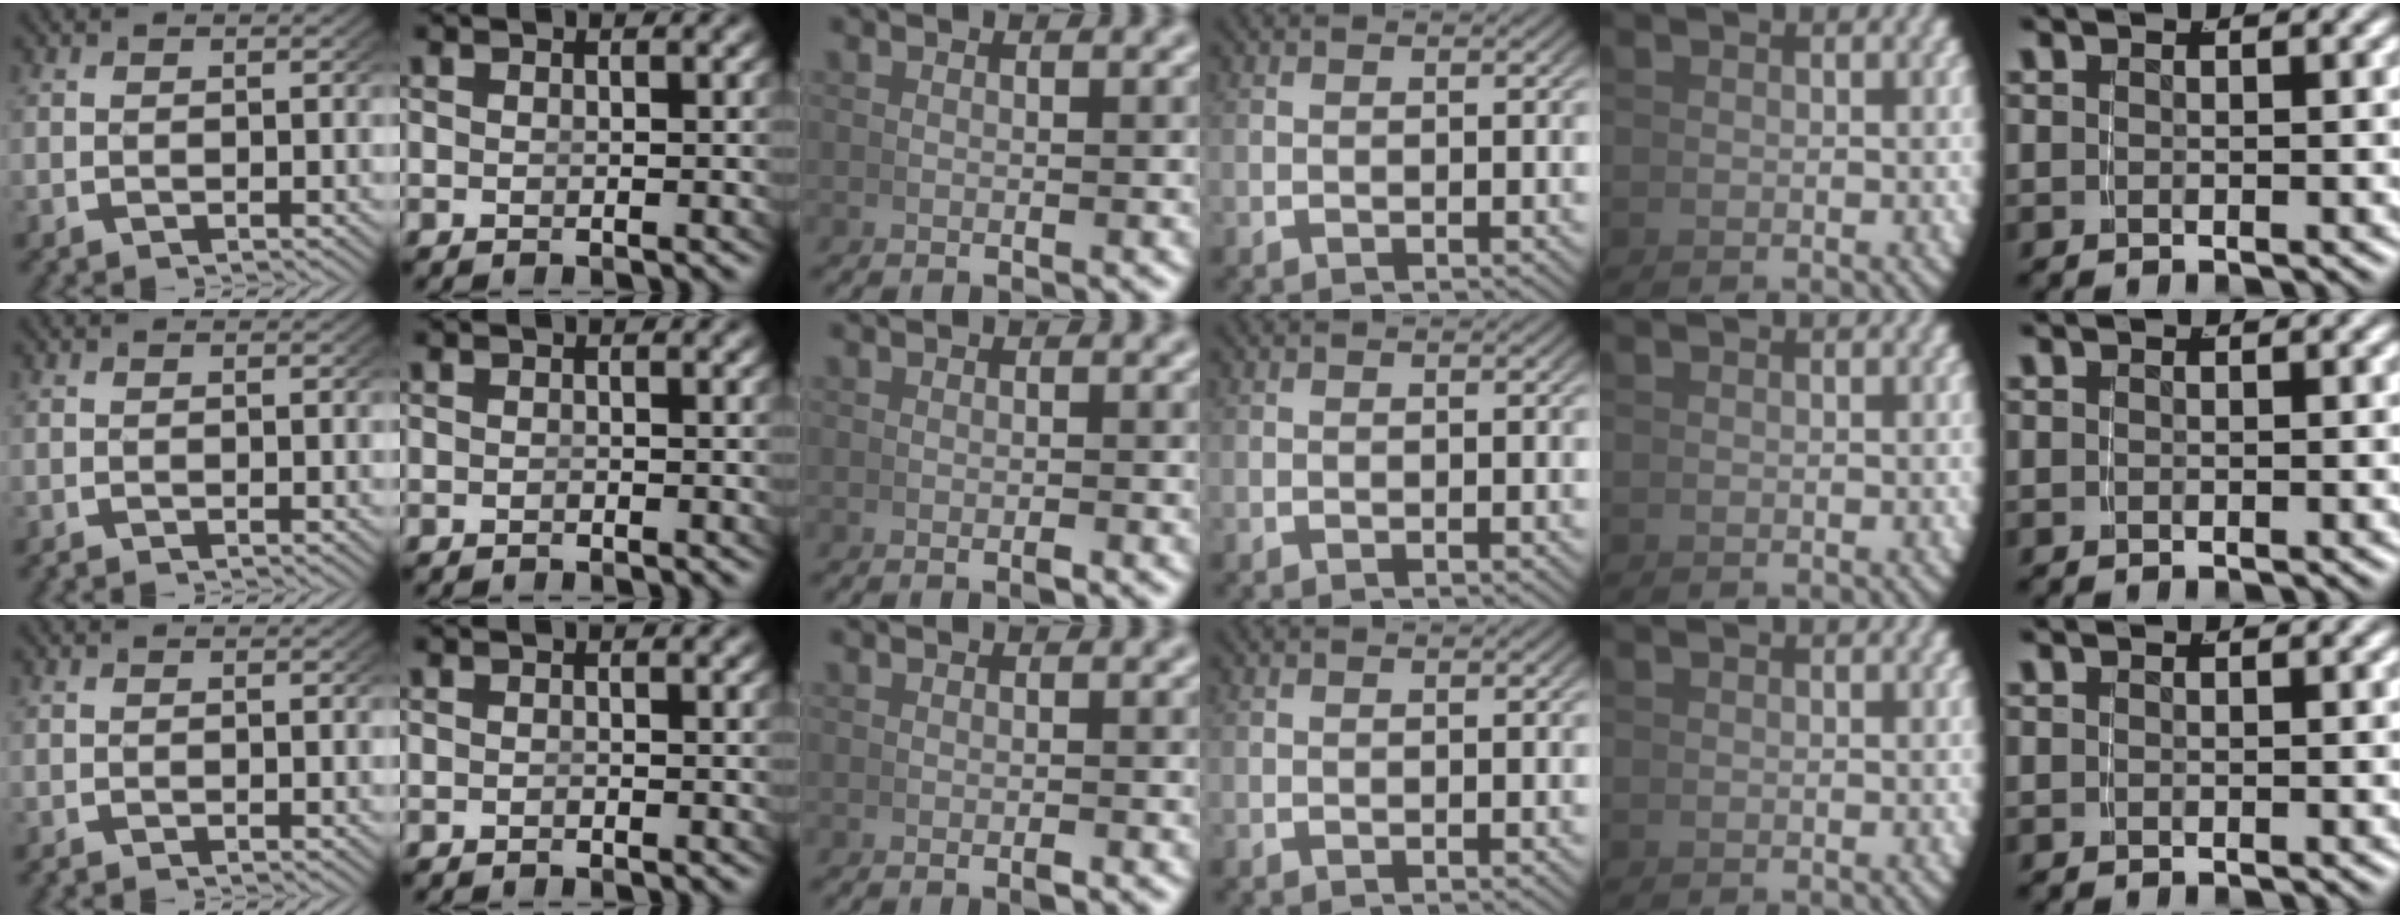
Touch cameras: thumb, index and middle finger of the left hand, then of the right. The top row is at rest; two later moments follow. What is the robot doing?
{"motion": "grasp_and_lifting", "object": "calculator"}